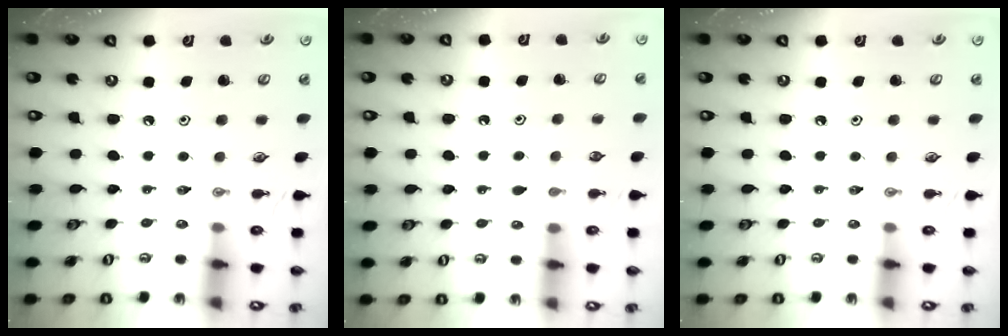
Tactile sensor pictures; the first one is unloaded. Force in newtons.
{"total": 5.2, "press": 5.2, "slide": 0.5}
{"total": 0.0}